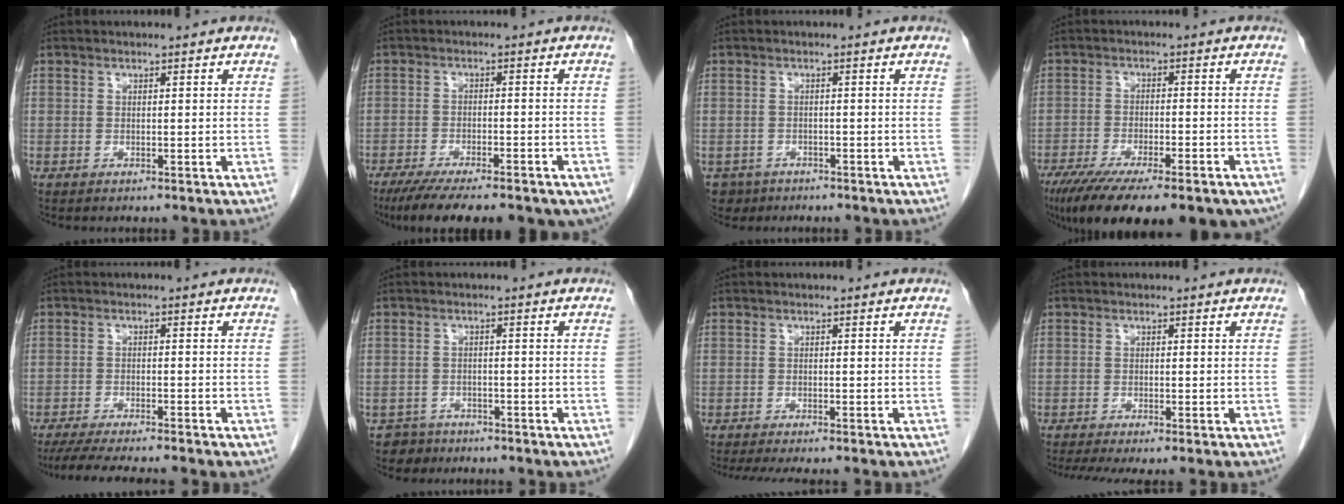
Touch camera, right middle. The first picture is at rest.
{"total": 16.3, "force": [-12.1, 4.6, 9.9], "torque": [-0.146, -0.020, -0.167]}
{"total": 3.6, "force": [-2.5, 2.6, 0.0], "torque": [-0.001, 0.004, -0.039]}
{"total": 22.3, "force": [-15.9, 6.0, 14.4], "torque": [-0.207, -0.034, -0.217]}
{"total": 9.7, "force": [-8.3, 0.5, 5.1], "torque": [-0.068, -0.017, -0.126]}
{"total": 3.2, "force": [-2.4, 2.0, -0.6], "torque": [0.007, 0.007, -0.039]}
{"total": 6.4, "force": [-5.4, 0.9, 3.3], "torque": [-0.042, -0.012, -0.081]}
{"total": 4.4, "force": [-3.4, 0.4, 2.9], "torque": [-0.046, -0.013, -0.057]}